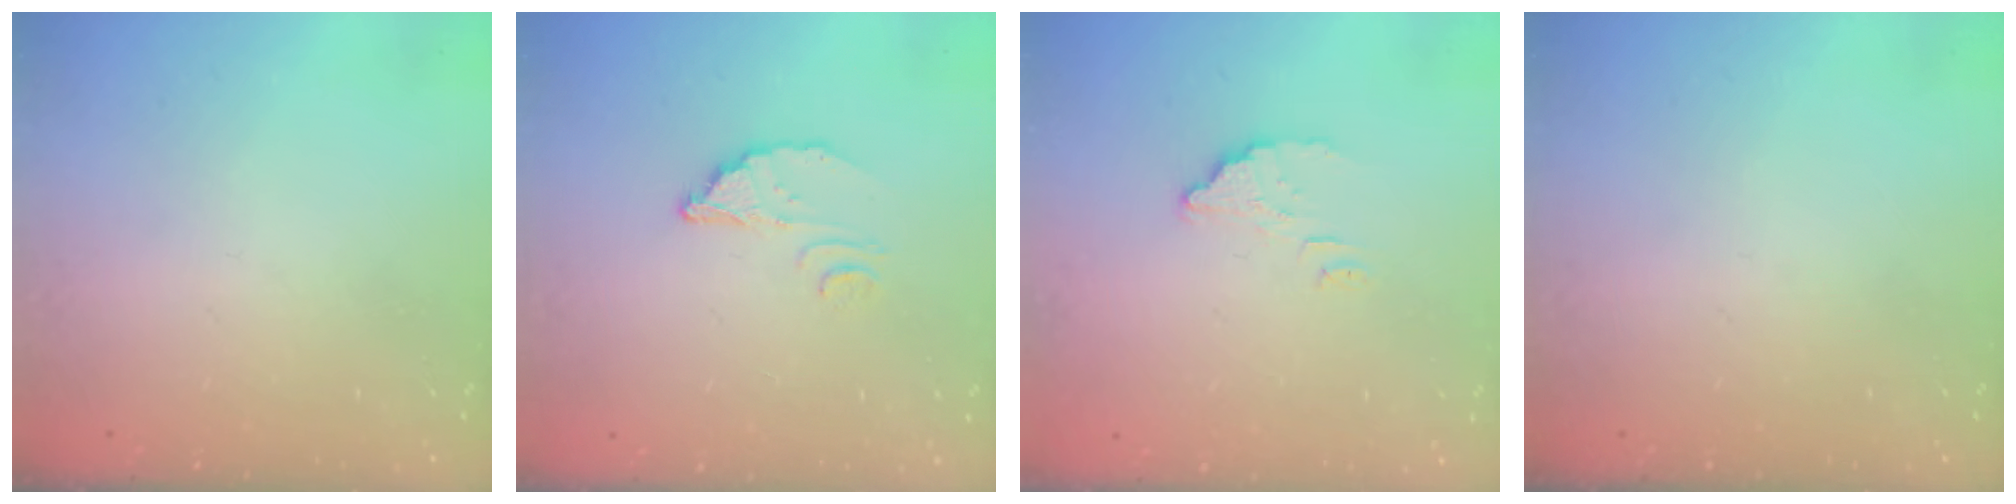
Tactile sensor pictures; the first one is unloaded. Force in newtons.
{"total": 3.5, "press": 3.5, "slide": 0.2}
{"total": 2.7, "press": 2.7, "slide": 0.2}
{"total": 0.0}